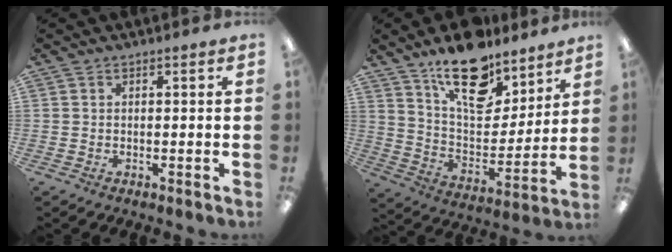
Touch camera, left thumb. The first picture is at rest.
{"total": 19.6, "force": [14.2, 9.2, 9.8], "torque": [-0.155, -0.093, 0.248]}